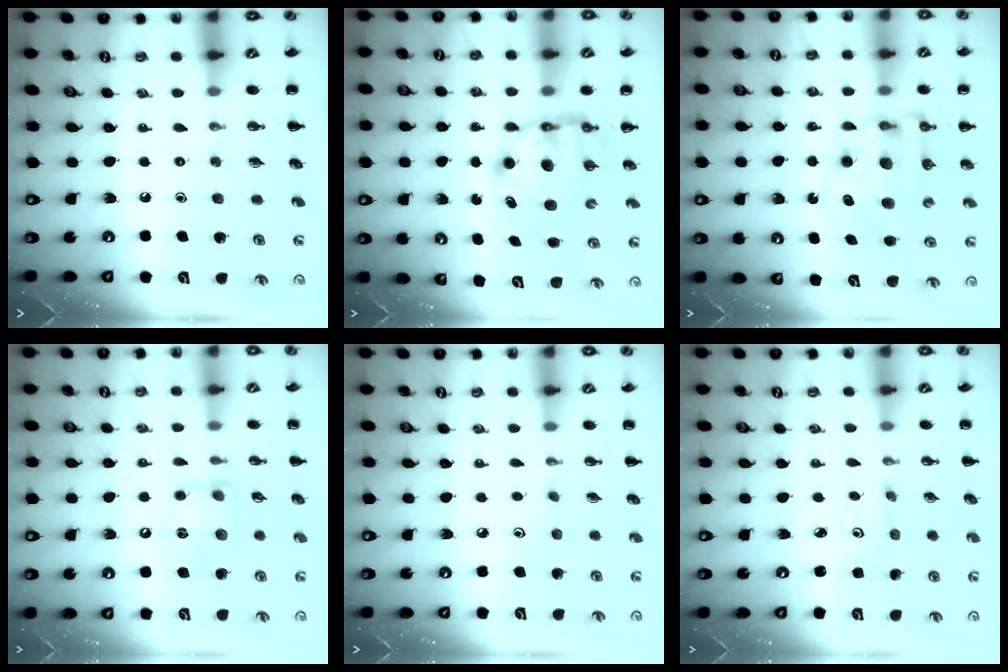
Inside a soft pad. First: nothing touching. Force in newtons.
{"total": 6.6, "press": 6.4, "slide": 1.3}
{"total": 11.2, "press": 10.9, "slide": 2.6}
{"total": 12.4, "press": 12.3, "slide": 1.7}
{"total": 3.5, "press": 3.4, "slide": 1.1}
{"total": 1.5, "press": 1.5, "slide": 0.3}